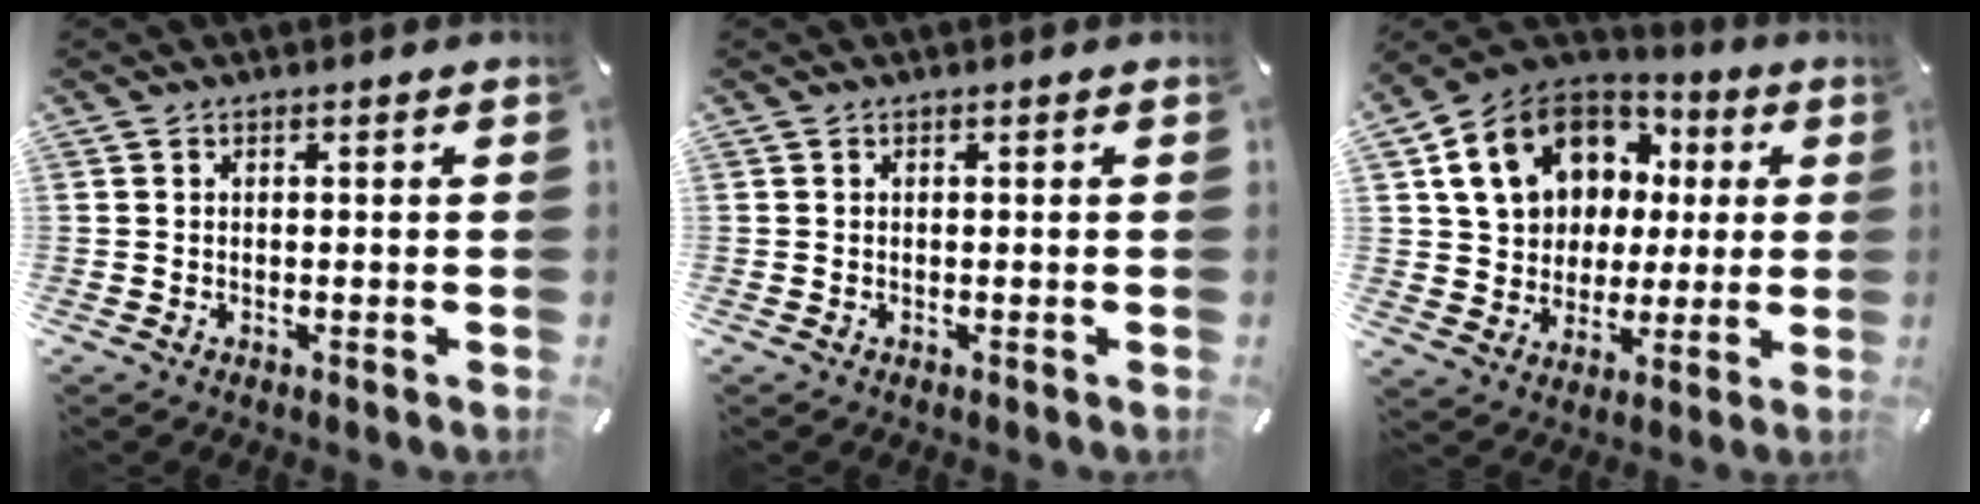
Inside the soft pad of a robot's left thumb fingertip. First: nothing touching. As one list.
[{"total": 0.0}, {"total": 16.3, "force": [5.6, 13.5, 7.2], "torque": [-0.144, -0.013, 0.112]}]